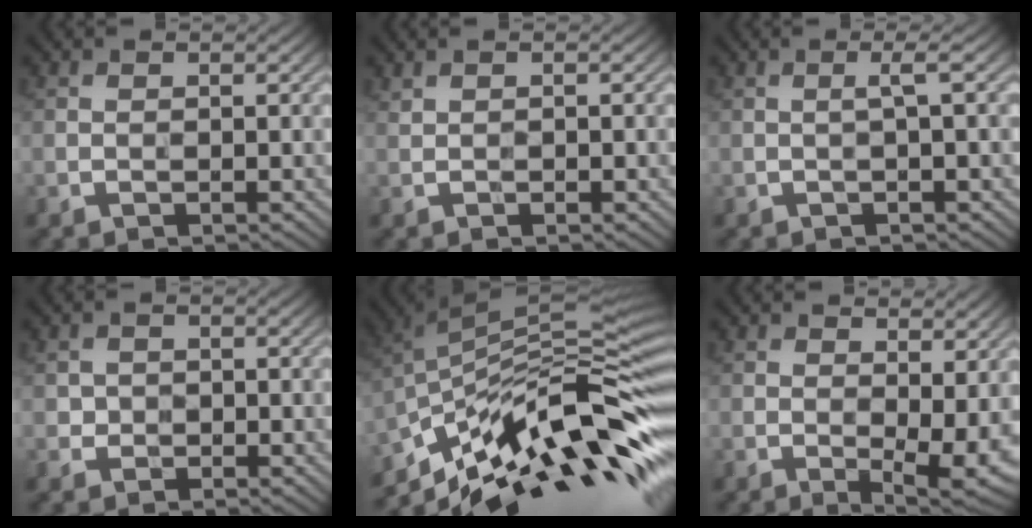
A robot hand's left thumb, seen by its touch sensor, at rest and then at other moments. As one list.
[{"total": 0.6, "force": [0.2, 0.2, 0.6], "torque": [-0.016, 0.008, 0.005]}, {"total": 1.7, "force": [0.1, -0.1, 1.7], "torque": [-0.025, 0.015, -0.004]}, {"total": 1.4, "force": [-0.2, 1.3, 0.2], "torque": [0.006, 0.000, -0.006]}, {"total": 15.3, "force": [-7.6, 3.9, 12.7], "torque": [-0.236, 0.027, -0.146]}, {"total": 5.1, "force": [0.4, 1.9, 4.7], "torque": [-0.071, -0.005, 0.010]}]